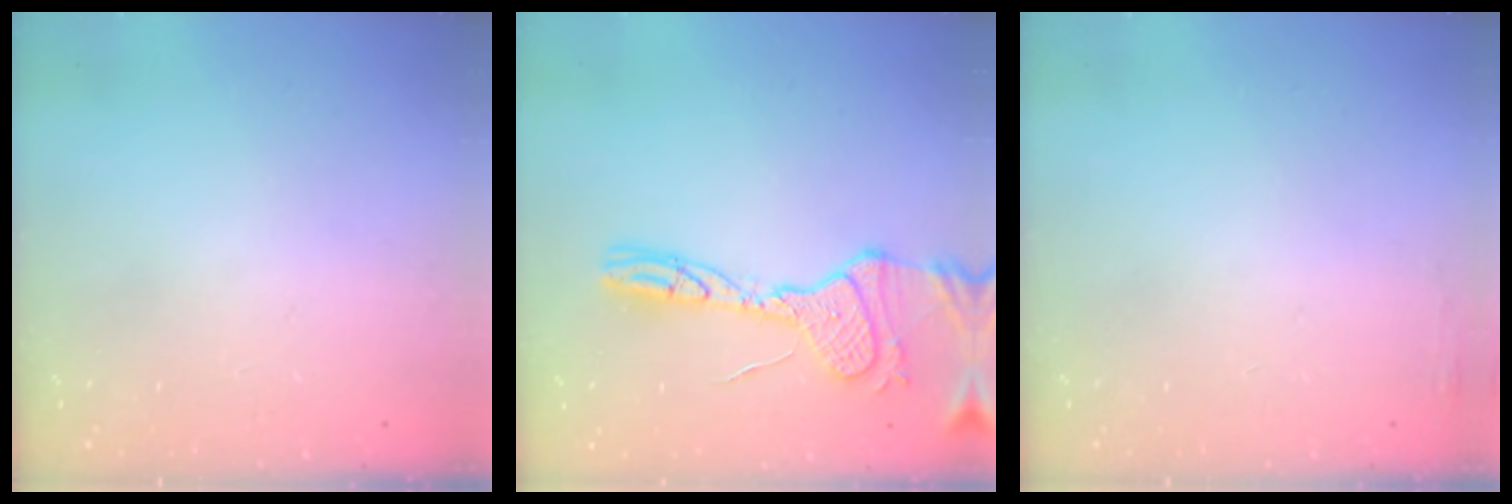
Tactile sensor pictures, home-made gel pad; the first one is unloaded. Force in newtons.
{"total": 17.0, "press": 17.0, "slide": 1.6}
{"total": 3.5, "press": 3.1, "slide": 1.6}